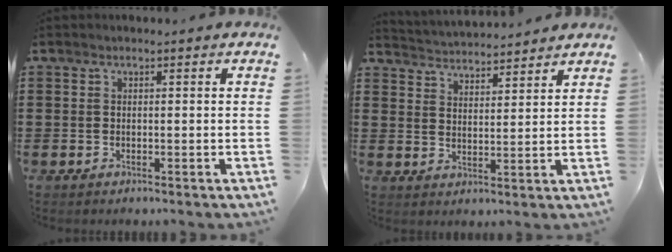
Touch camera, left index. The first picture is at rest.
{"total": 3.4, "force": [3.4, 0.0, -0.4], "torque": [-0.009, -0.021, 0.059]}